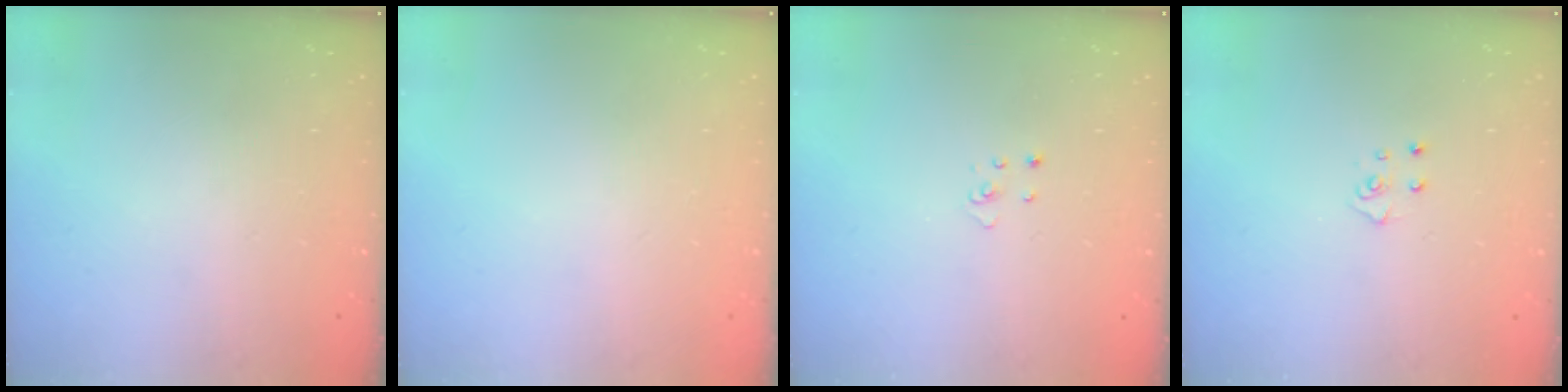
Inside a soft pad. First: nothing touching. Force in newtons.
{"total": 0.0}
{"total": 2.2, "press": 2.2, "slide": 0.2}
{"total": 4.6, "press": 4.6, "slide": 0.4}